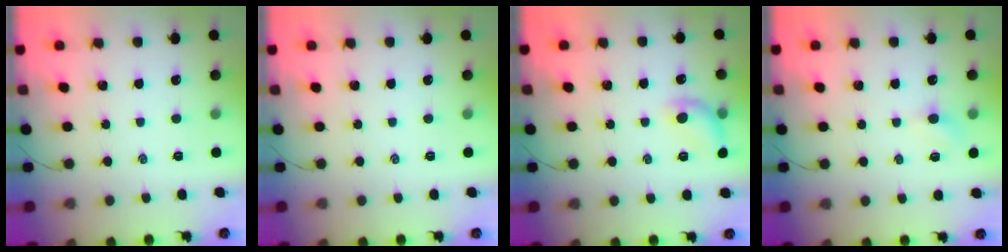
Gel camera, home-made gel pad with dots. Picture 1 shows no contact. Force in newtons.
{"total": 0.0}
{"total": 8.6, "press": 8.6, "slide": 0.2}
{"total": 3.6, "press": 3.4, "slide": 1.1}